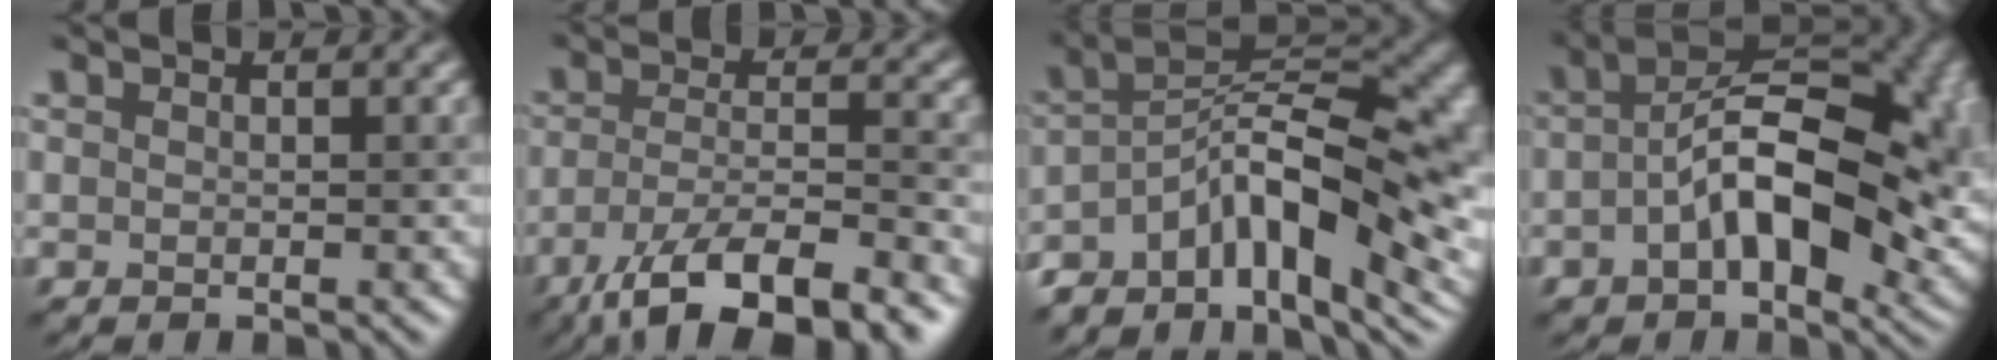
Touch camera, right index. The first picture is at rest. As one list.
[{"total": 9.4, "force": [-5.8, 2.8, 6.8], "torque": [-0.121, -0.007, -0.104]}, {"total": 13.0, "force": [-4.9, 5.2, 10.9], "torque": [-0.184, 0.013, -0.075]}, {"total": 13.2, "force": [-0.4, 7.1, 11.1], "torque": [-0.169, 0.013, -0.014]}]